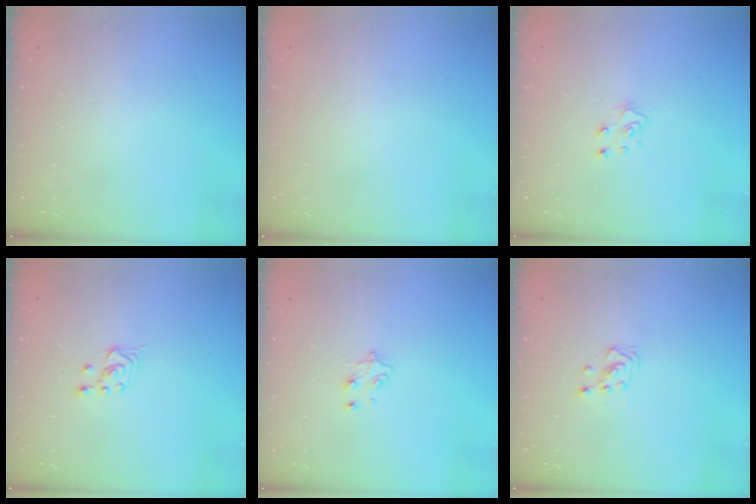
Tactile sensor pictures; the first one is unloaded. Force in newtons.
{"total": 0.0}
{"total": 5.6, "press": 5.6, "slide": 0.4}
{"total": 3.3, "press": 3.0, "slide": 1.4}
{"total": 5.3, "press": 5.2, "slide": 0.8}
{"total": 3.1, "press": 3.1, "slide": 0.2}